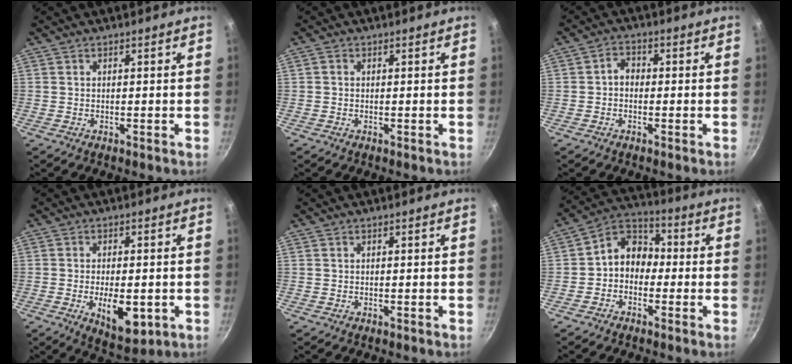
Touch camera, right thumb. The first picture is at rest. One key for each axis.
{"total": 0.7, "fx": -0.1, "fy": 0.6, "fz": 0.3, "tx": -0.004, "ty": 0.003, "tz": -0.003}
{"total": 3.0, "fx": -0.4, "fy": 2.4, "fz": 1.7, "tx": -0.018, "ty": 0.012, "tz": -0.015}
{"total": 9.7, "fx": -2.4, "fy": 4.7, "fz": 8.1, "tx": -0.109, "ty": -0.003, "tz": -0.023}
{"total": 0.0}
{"total": 8.2, "fx": -1.2, "fy": 6.7, "fz": 4.7, "tx": -0.037, "ty": 0.039, "tz": -0.044}